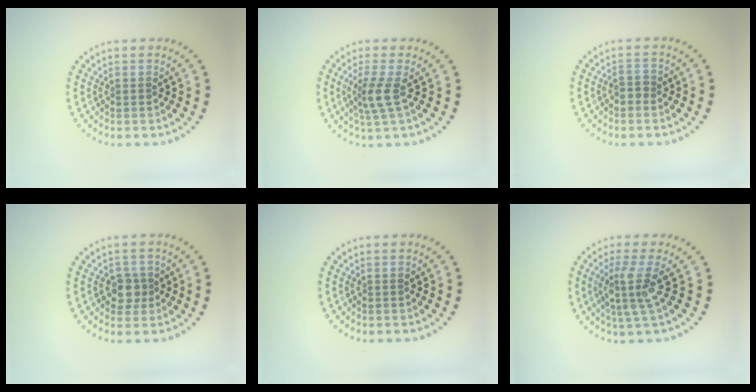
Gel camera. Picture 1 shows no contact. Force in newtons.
{"total": 2.4, "press": 1.8, "slide": 1.6}
{"total": 1.3, "press": 1.2, "slide": 0.5}
{"total": 1.9, "press": 1.8, "slide": 0.8}
{"total": 0.0}
{"total": 3.2, "press": 2.3, "slide": 2.2}